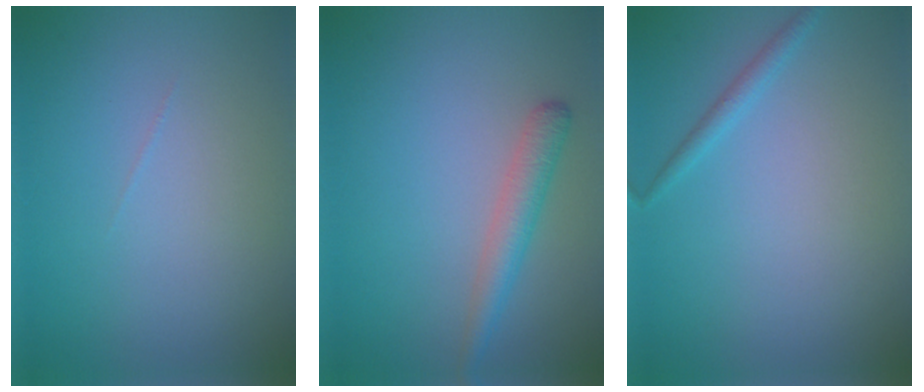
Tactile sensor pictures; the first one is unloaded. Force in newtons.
{"total": 2.6, "press": 2.6, "slide": 0.0}
{"total": 1.1, "press": 1.1, "slide": 0.1}